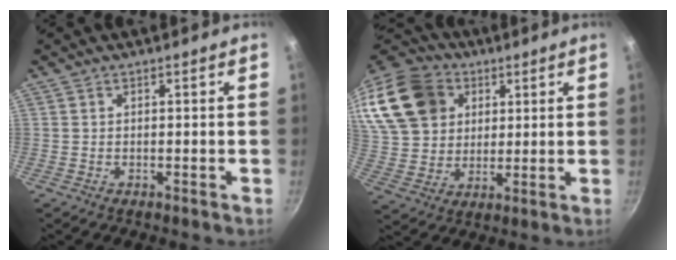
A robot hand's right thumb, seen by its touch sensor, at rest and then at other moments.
{"total": 23.6, "force": [9.7, 18.1, 11.7], "torque": [-0.250, 0.018, 0.188]}